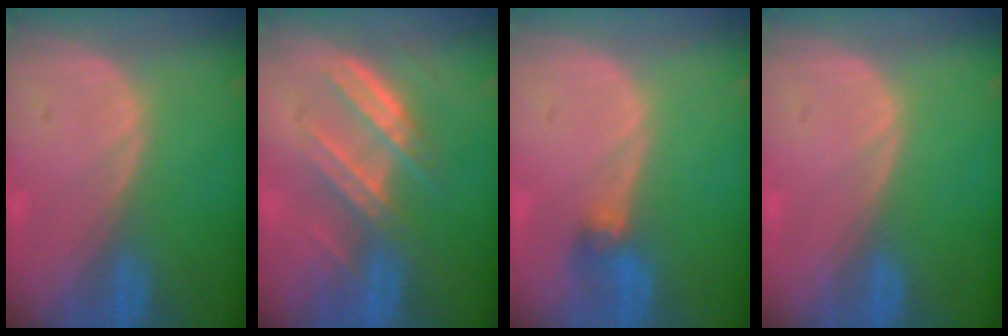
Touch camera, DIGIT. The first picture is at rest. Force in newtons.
{"total": 6.5, "press": 6.4, "slide": 1.1}
{"total": 2.8, "press": 2.6, "slide": 1.1}
{"total": 0.0}